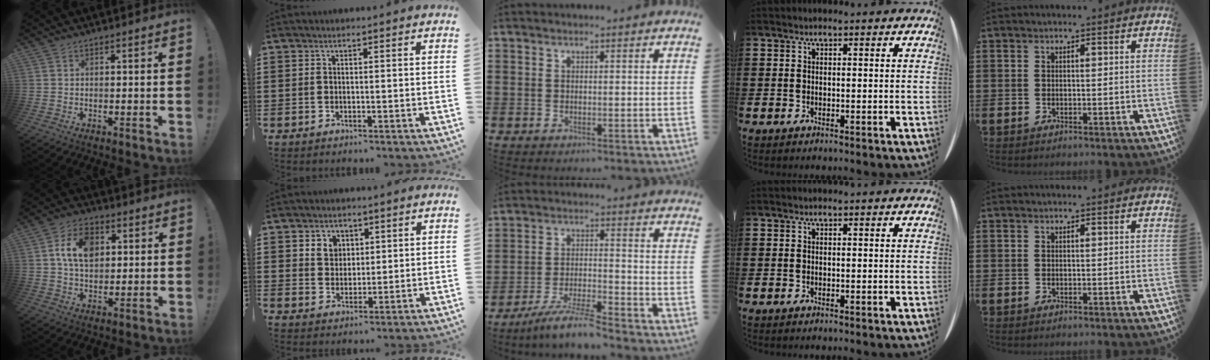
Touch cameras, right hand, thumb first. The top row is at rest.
{"thumb": {"total": 11.5, "force": [2.9, 7.9, 7.8], "torque": [-0.135, 0.010, 0.054]}, "index": {"total": 3.5, "force": [1.8, 3.0, 0.5], "torque": [-0.024, 0.013, 0.032]}, "middle": {"total": 6.5, "force": [-5.8, -0.2, 2.8], "torque": [-0.064, -0.014, -0.112]}}